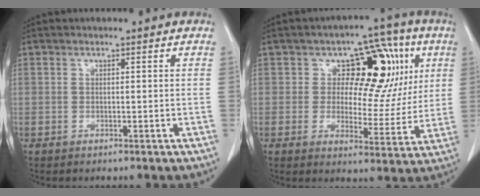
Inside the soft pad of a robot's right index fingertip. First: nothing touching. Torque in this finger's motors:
{"motor_torque": [0.23, 0.17, 0.09, 0.00]}